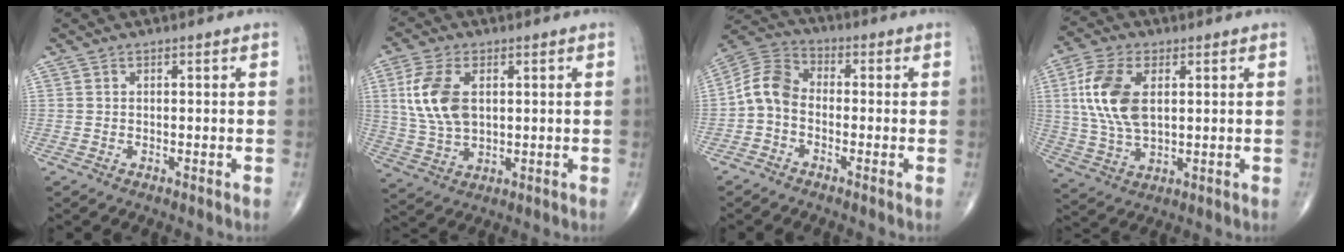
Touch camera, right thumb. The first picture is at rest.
{"total": 11.0, "force": [2.4, 6.4, 8.6], "torque": [-0.181, -0.005, 0.050]}
{"total": 7.2, "force": [-1.6, 5.1, 4.8], "torque": [-0.085, 0.028, -0.050]}
{"total": 12.6, "force": [2.7, 6.9, 10.2], "torque": [-0.215, -0.004, 0.054]}